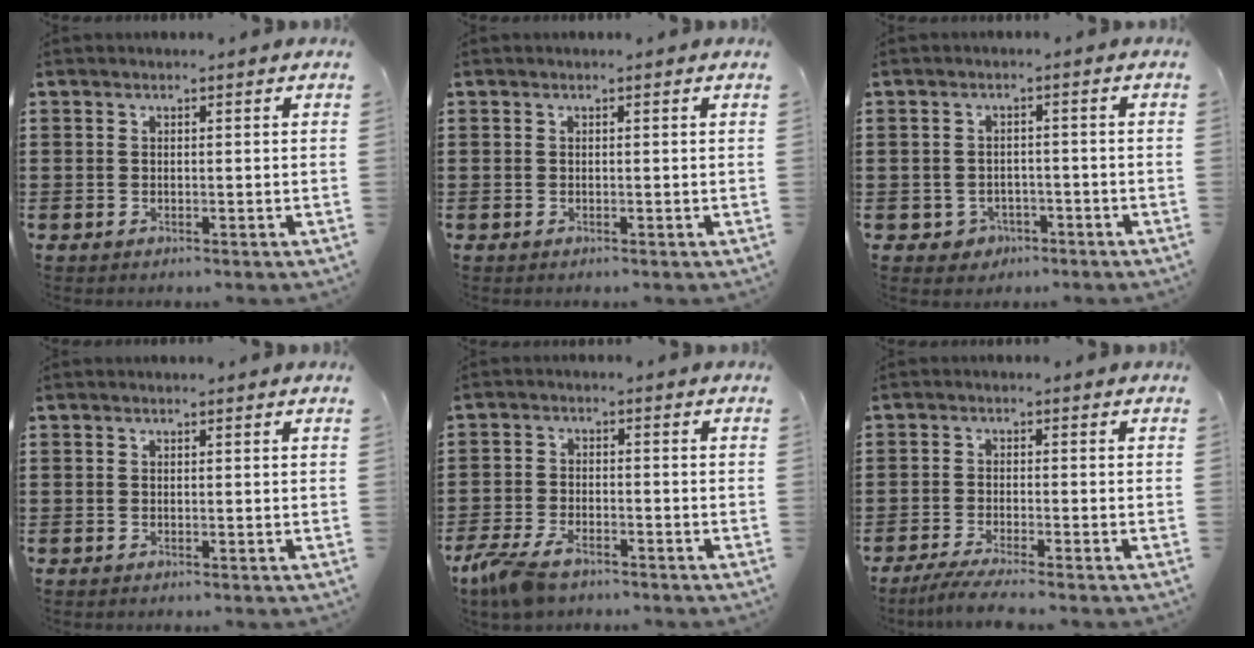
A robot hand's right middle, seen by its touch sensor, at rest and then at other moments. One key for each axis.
{"total": 0.0}
{"total": 2.0, "fx": -1.4, "fy": 1.3, "fz": 0.3, "tx": -0.016, "ty": -0.002, "tz": -0.032}
{"total": 0.0}
{"total": 5.1, "fx": -3.8, "fy": 1.7, "fz": 3.0, "tx": -0.083, "ty": -0.007, "tz": -0.081}
{"total": 3.1, "fx": -2.6, "fy": -0.4, "fz": 1.6, "tx": -0.035, "ty": -0.010, "tz": -0.050}